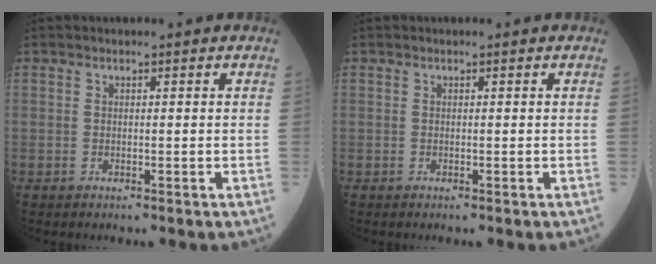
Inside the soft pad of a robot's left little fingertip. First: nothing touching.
{"total": 0.0}